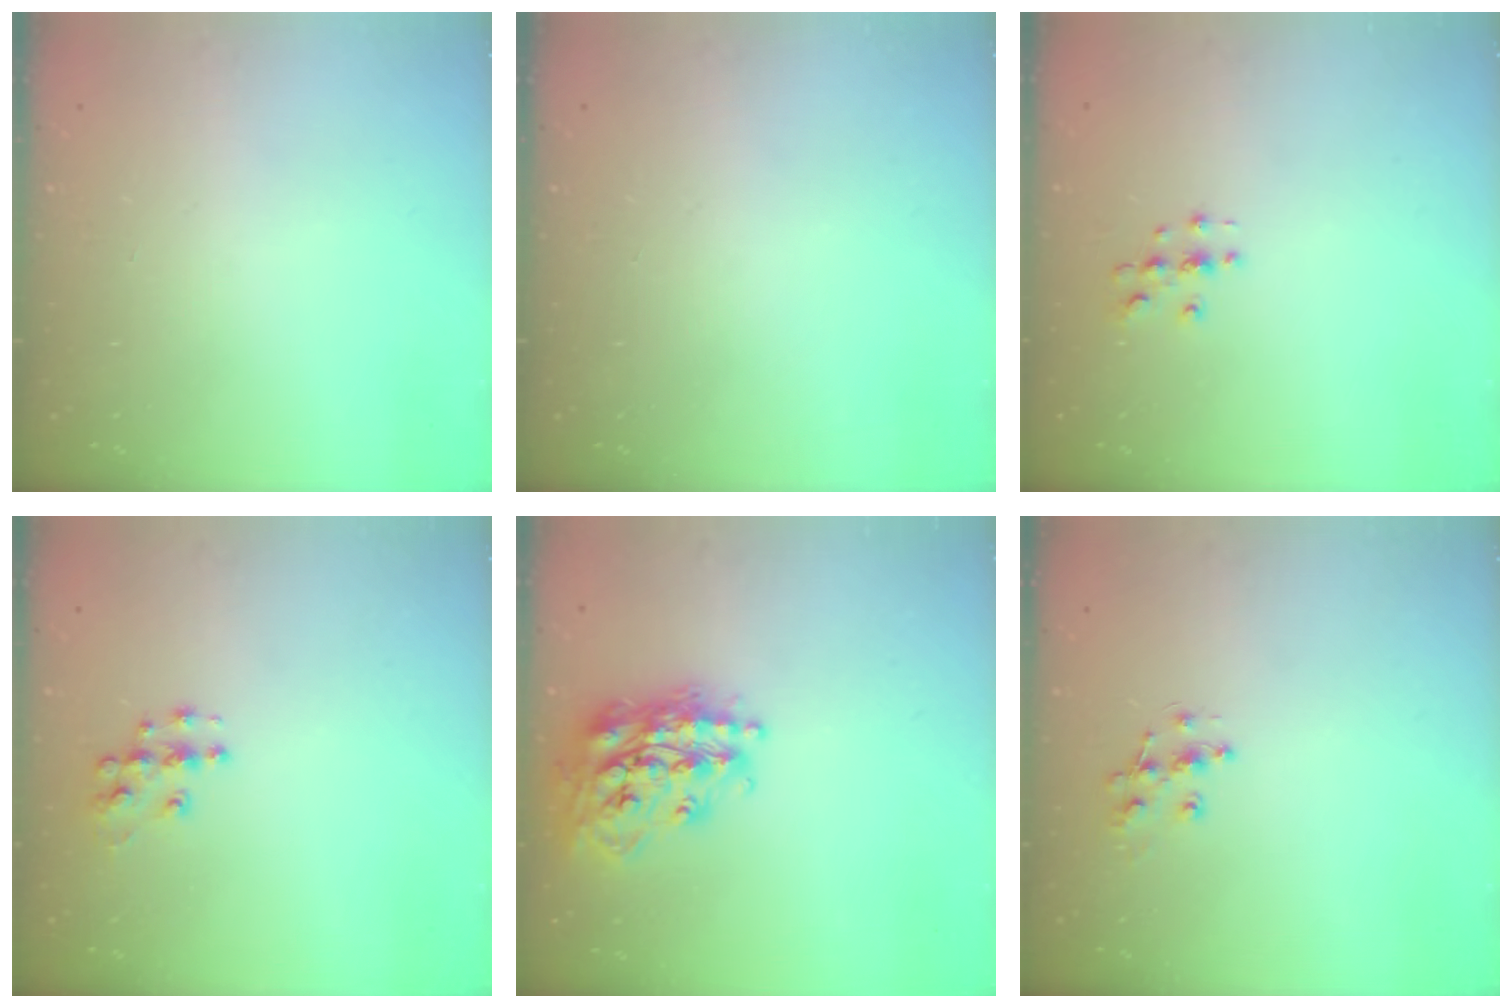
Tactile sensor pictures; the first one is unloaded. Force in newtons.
{"total": 0.0}
{"total": 2.8, "press": 2.8, "slide": 0.2}
{"total": 7.5, "press": 7.5, "slide": 0.4}
{"total": 20.7, "press": 20.6, "slide": 1.6}
{"total": 8.5, "press": 8.4, "slide": 0.6}